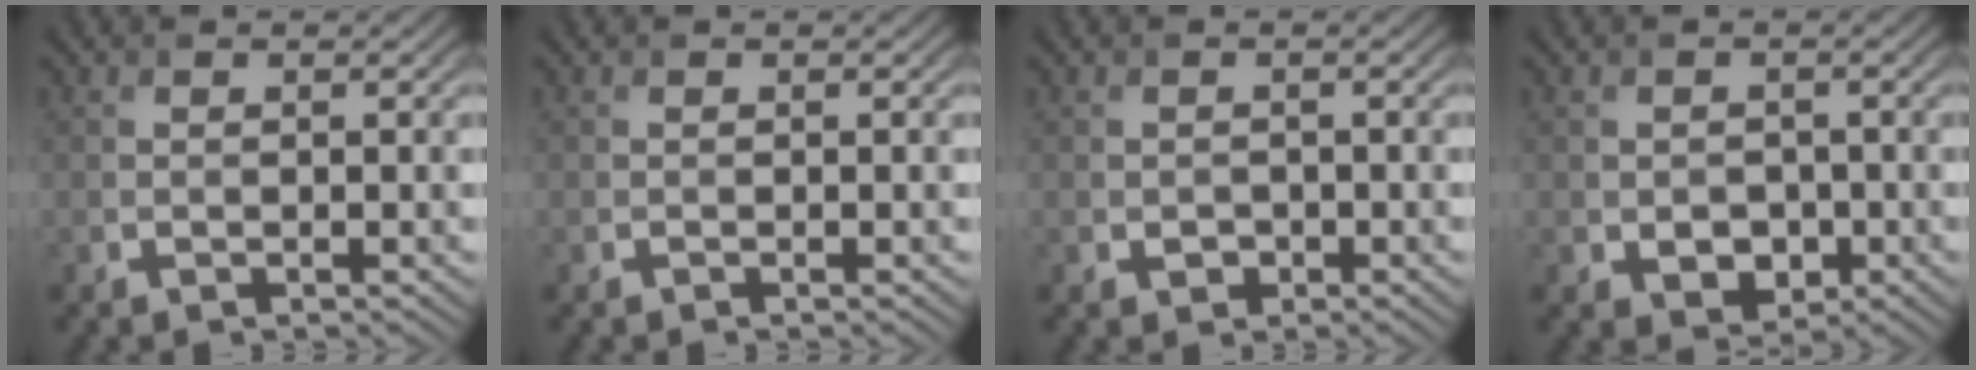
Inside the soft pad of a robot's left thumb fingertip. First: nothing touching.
{"total": 0.0}
{"total": 1.2, "force": [-0.5, 1.0, 0.5], "torque": [-0.006, -0.005, -0.009]}
{"total": 3.0, "force": [-0.8, 2.4, 1.6], "torque": [-0.031, -0.010, -0.012]}